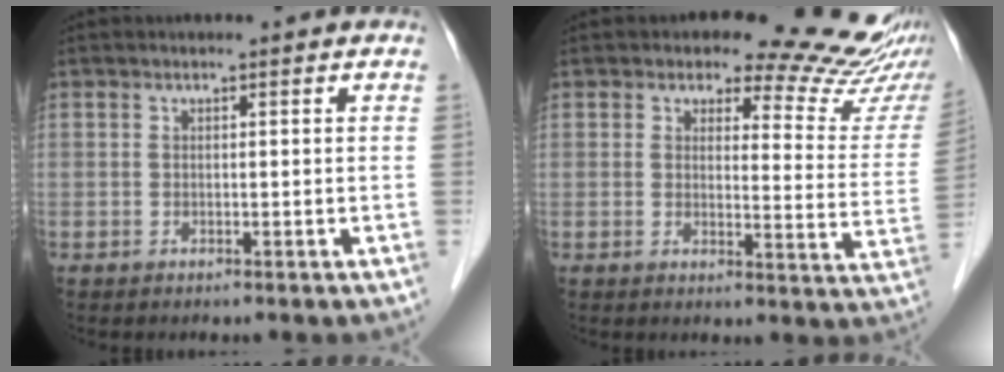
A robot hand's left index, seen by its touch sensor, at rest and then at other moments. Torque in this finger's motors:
{"motor_torque": [2.14, 0.00, 0.27, 0.00]}